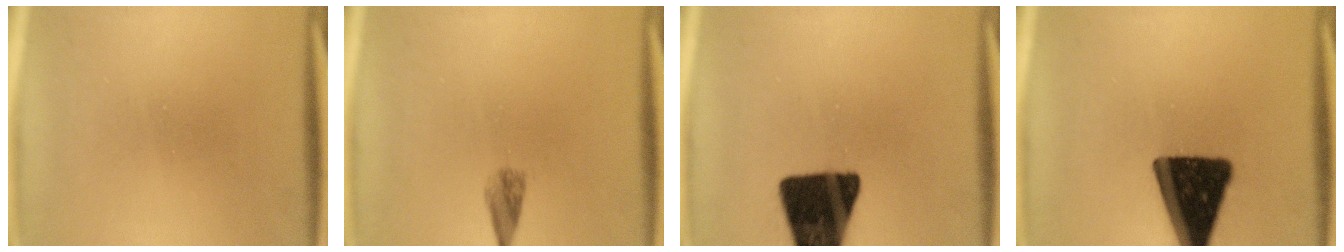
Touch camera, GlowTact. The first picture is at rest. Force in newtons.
{"total": 1.8}
{"total": 18.0}
{"total": 17.7}